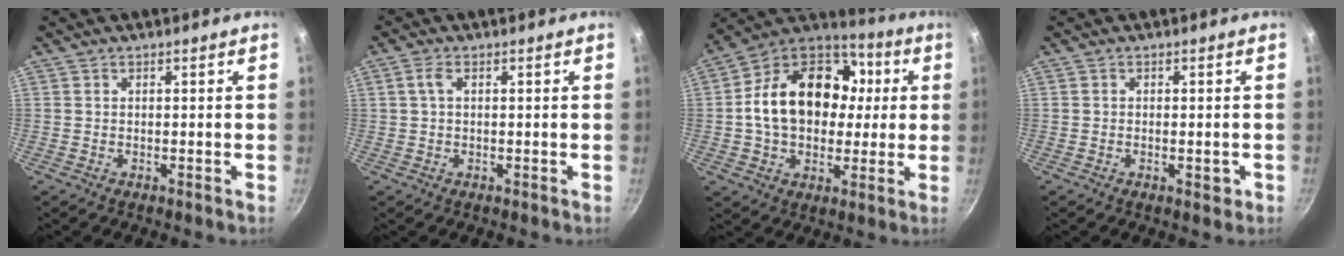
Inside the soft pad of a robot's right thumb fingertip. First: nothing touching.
{"total": 1.9, "force": [0.1, 0.9, 1.6], "torque": [-0.039, 0.008, 0.002]}
{"total": 22.4, "force": [1.9, 16.5, 15.0], "torque": [-0.230, 0.034, 0.022]}
{"total": 2.2, "force": [-0.7, 1.0, 1.8], "torque": [-0.021, 0.000, -0.011]}